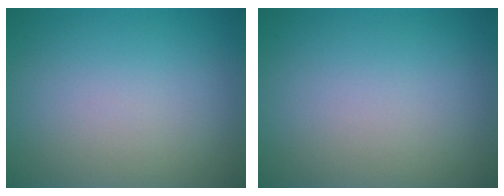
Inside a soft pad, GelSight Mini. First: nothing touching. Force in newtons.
{"total": 0.0}